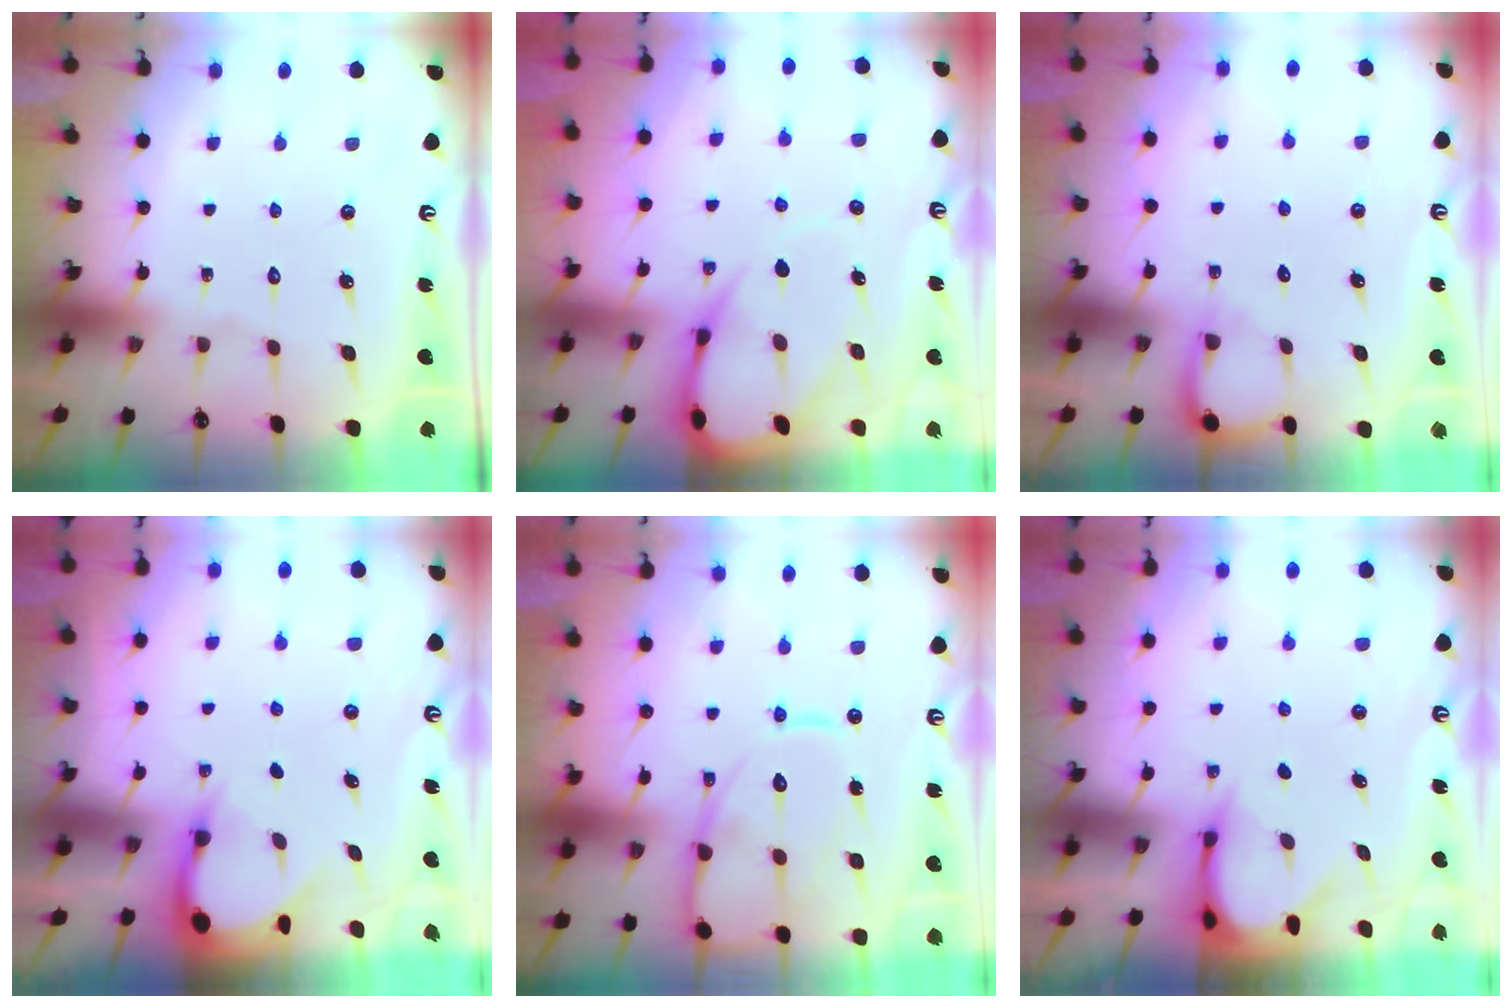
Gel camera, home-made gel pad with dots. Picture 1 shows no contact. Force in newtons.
{"total": 9.5, "press": 9.4, "slide": 0.9}
{"total": 4.5, "press": 4.4, "slide": 0.5}
{"total": 3.1, "press": 3.1, "slide": 0.2}
{"total": 14.0, "press": 13.9, "slide": 1.3}
{"total": 3.6, "press": 3.6, "slide": 0.3}